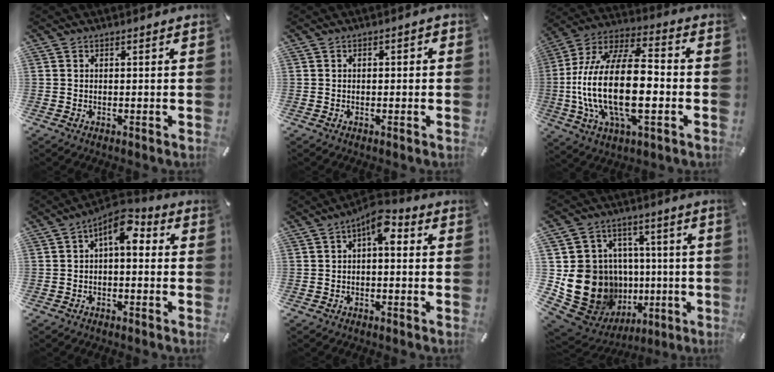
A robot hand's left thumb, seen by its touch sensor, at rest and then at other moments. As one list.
[{"total": 1.2, "force": [-0.5, 0.8, 0.8], "torque": [-0.014, 0.005, -0.010]}, {"total": 23.6, "force": [-3.6, 11.1, 20.5], "torque": [-0.421, -0.006, -0.063]}, {"total": 7.5, "force": [1.9, 4.0, 6.0], "torque": [-0.094, -0.007, 0.029]}, {"total": 6.3, "force": [1.0, 3.1, 5.4], "torque": [-0.089, 0.005, 0.013]}, {"total": 21.7, "force": [-2.8, 19.0, 10.0], "torque": [-0.170, -0.004, 0.008]}]